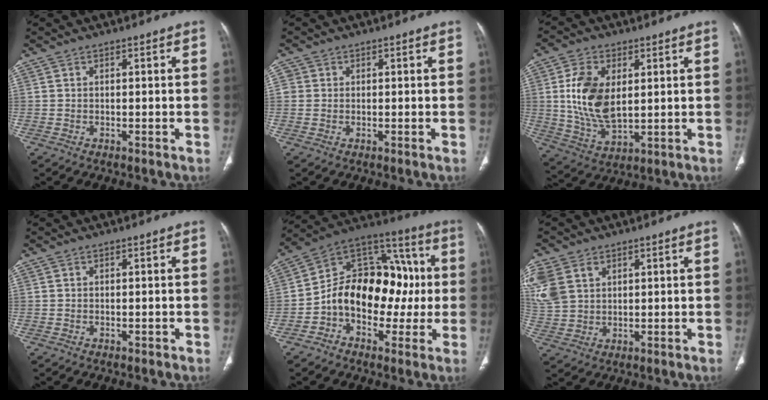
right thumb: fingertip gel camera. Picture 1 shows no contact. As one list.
[{"total": 1.3, "force": [0.1, 1.3, 0.1], "torque": [0.007, 0.003, 0.001]}, {"total": 12.6, "force": [2.1, 7.3, 10.0], "torque": [-0.186, -0.014, 0.048]}, {"total": 0.0}, {"total": 19.1, "force": [-2.0, 13.4, 13.5], "torque": [-0.163, 0.060, -0.035]}, {"total": 10.4, "force": [4.1, 7.7, 5.7], "torque": [-0.139, 0.002, 0.092]}]